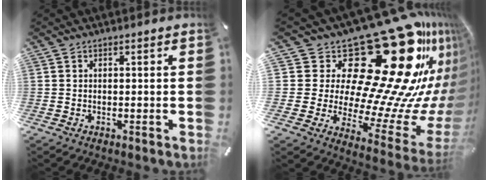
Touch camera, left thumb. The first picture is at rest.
{"total": 39.2, "force": [18.2, 17.7, 29.8], "torque": [-0.431, -0.230, 0.370]}